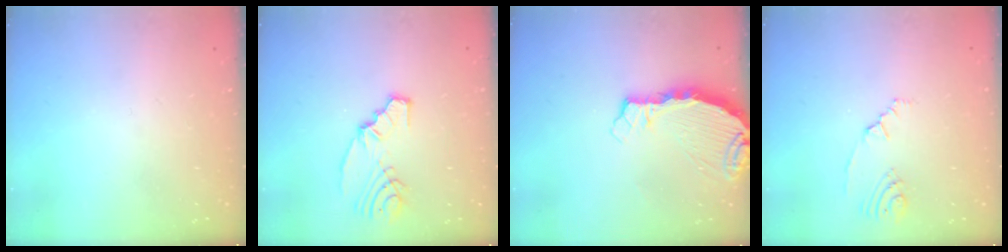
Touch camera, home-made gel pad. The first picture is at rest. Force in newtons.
{"total": 7.3, "press": 6.3, "slide": 3.6}
{"total": 4.8, "press": 4.8, "slide": 0.4}
{"total": 2.8, "press": 2.0, "slide": 2.0}